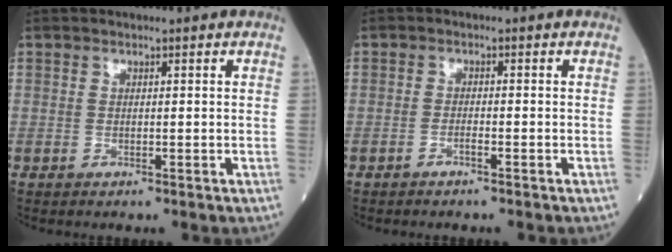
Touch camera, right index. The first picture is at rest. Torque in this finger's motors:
{"motor_torque": [-0.20, -0.01, -0.03, -0.01]}